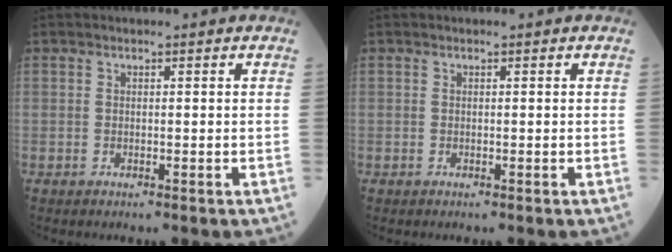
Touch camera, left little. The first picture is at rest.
{"total": 0.0}